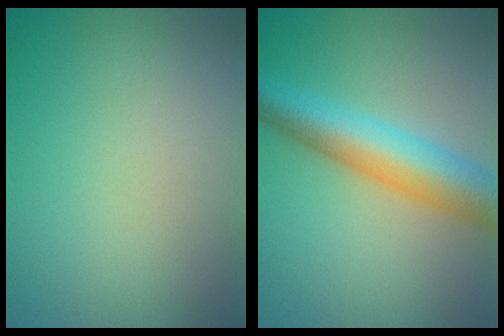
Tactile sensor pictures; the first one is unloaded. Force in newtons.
{"total": 7.2, "press": 7.2, "slide": 0.2}